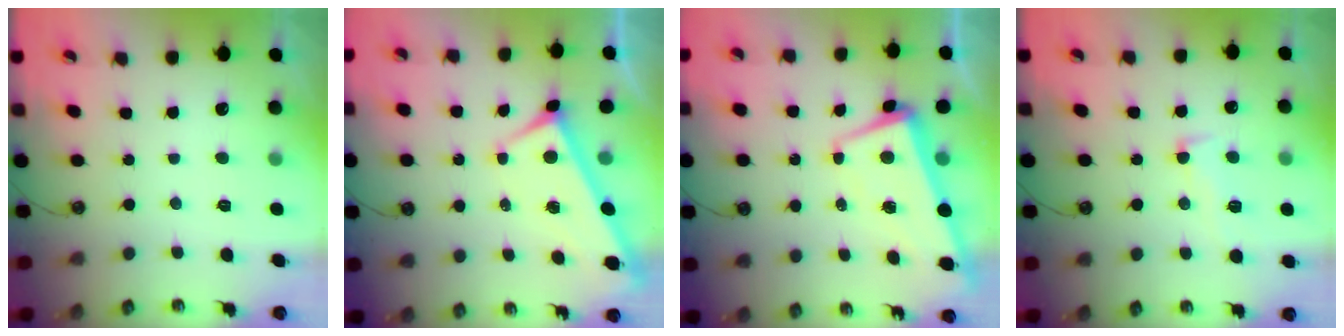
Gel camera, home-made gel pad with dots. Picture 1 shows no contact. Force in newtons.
{"total": 2.4, "press": 2.3, "slide": 0.6}
{"total": 1.6, "press": 0.1, "slide": 1.5}
{"total": 1.7, "press": 1.4, "slide": 1.1}